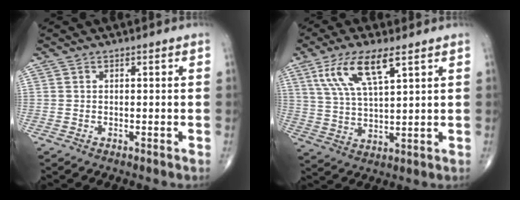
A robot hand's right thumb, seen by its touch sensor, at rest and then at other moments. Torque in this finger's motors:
{"motor_torque": [0.05, 0.25, 0.42, 0.22, 0.27]}